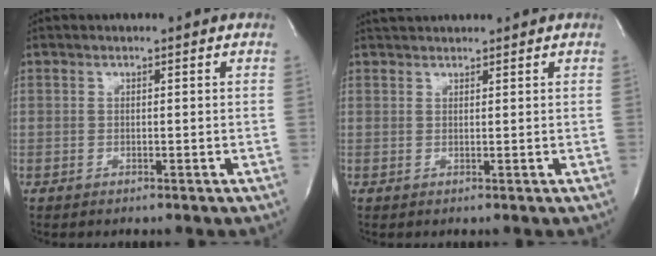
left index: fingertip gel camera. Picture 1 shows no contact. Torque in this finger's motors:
{"motor_torque": [-0.24, -0.21, 0.10, 0.04]}